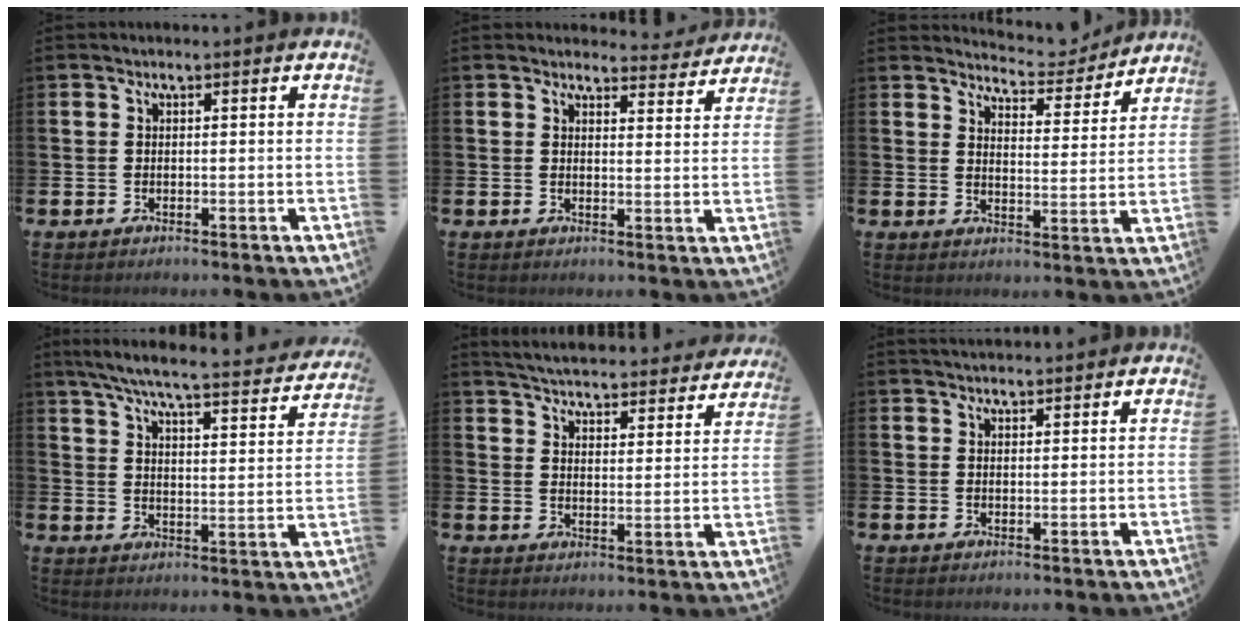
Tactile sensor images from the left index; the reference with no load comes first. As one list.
[{"total": 3.4, "force": [3.3, 0.6, 0.1], "torque": [0.009, -0.027, 0.054]}, {"total": 5.6, "force": [5.5, 0.8, 0.4], "torque": [-0.016, -0.041, 0.095]}, {"total": 6.3, "force": [5.5, 0.5, 3.0], "torque": [-0.073, -0.047, 0.086]}, {"total": 5.1, "force": [5.0, 0.4, 0.6], "torque": [-0.028, -0.048, 0.083]}, {"total": 2.5, "force": [2.4, 0.4, 0.2], "torque": [0.004, -0.011, 0.041]}]